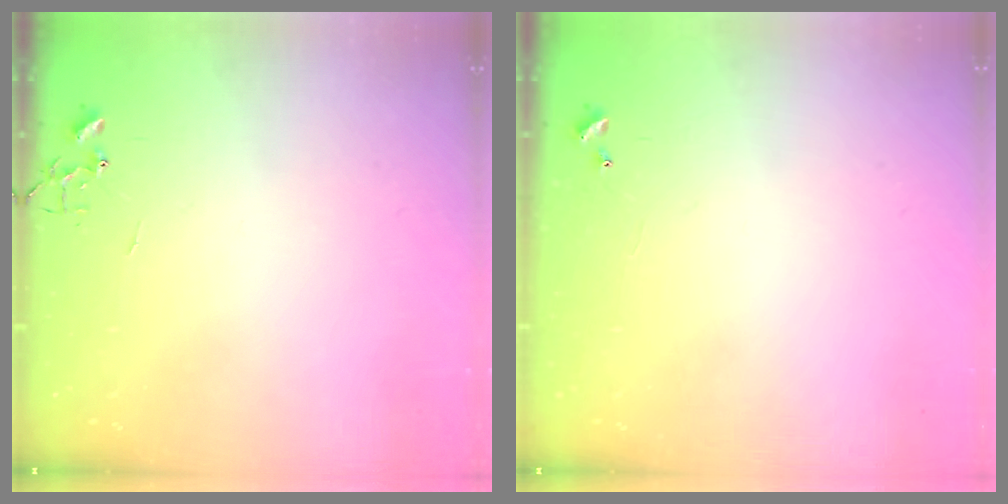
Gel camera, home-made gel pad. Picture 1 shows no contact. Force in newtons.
{"total": 5.0, "press": 5.0, "slide": 0.6}